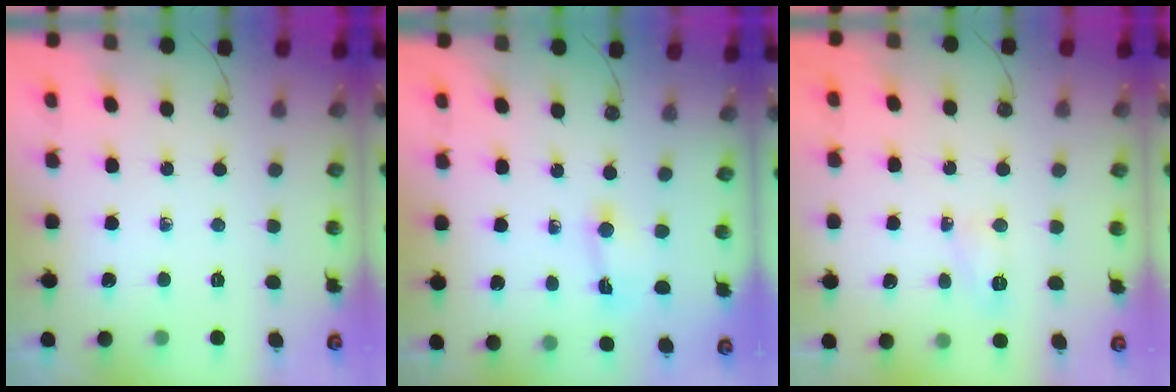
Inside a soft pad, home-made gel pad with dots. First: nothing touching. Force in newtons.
{"total": 1.5, "press": 1.5, "slide": 0.2}
{"total": 3.9, "press": 3.8, "slide": 0.7}